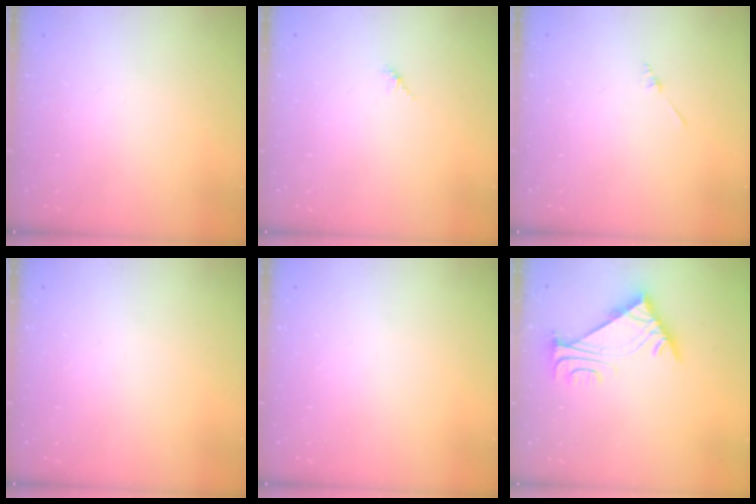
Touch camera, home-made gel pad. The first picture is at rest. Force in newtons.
{"total": 1.7, "press": 1.6, "slide": 0.5}
{"total": 1.3, "press": 1.3, "slide": 0.3}
{"total": 0.0}
{"total": 0.0}
{"total": 6.2, "press": 6.1, "slide": 1.1}